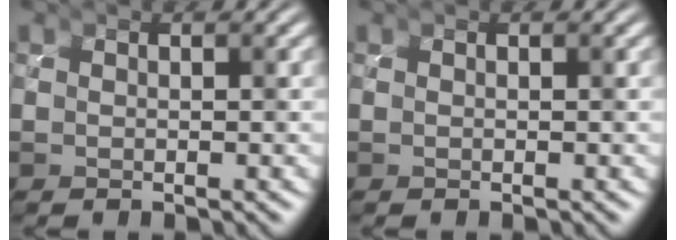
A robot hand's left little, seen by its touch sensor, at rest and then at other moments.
{"total": 0.0}